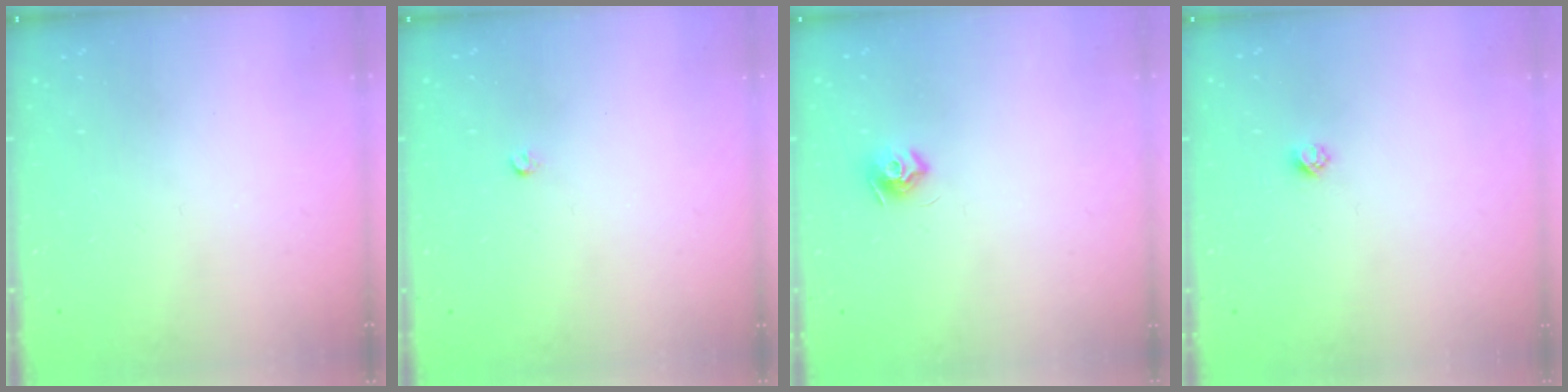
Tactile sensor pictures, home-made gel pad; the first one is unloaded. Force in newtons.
{"total": 2.6, "press": 2.5, "slide": 0.4}
{"total": 7.8, "press": 7.8, "slide": 0.2}
{"total": 2.4, "press": 2.4, "slide": 0.2}